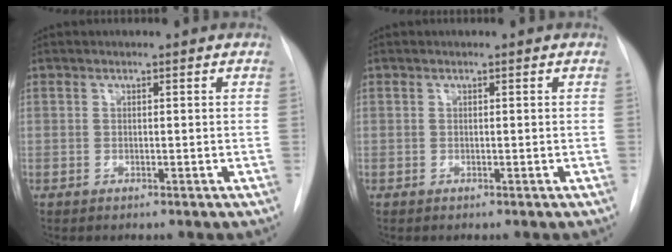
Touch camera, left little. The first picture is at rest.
{"total": 0.0}